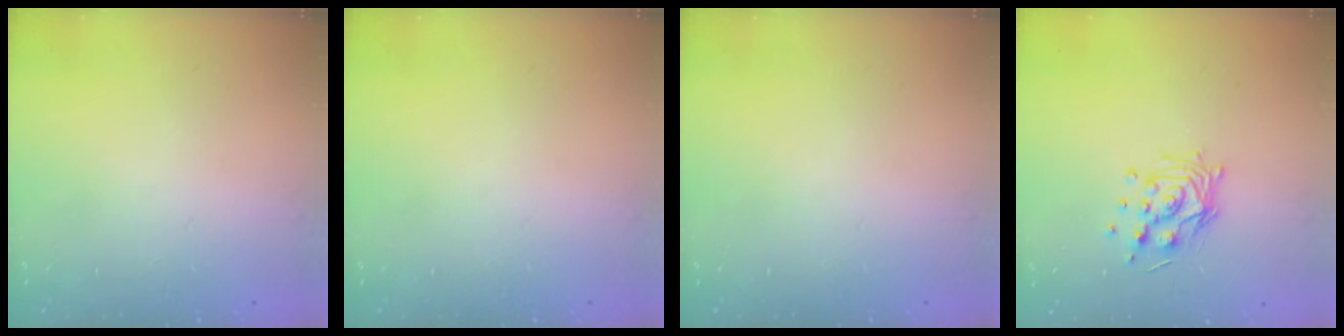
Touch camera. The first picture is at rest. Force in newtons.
{"total": 0.0}
{"total": 0.0}
{"total": 11.5, "press": 11.4, "slide": 1.0}